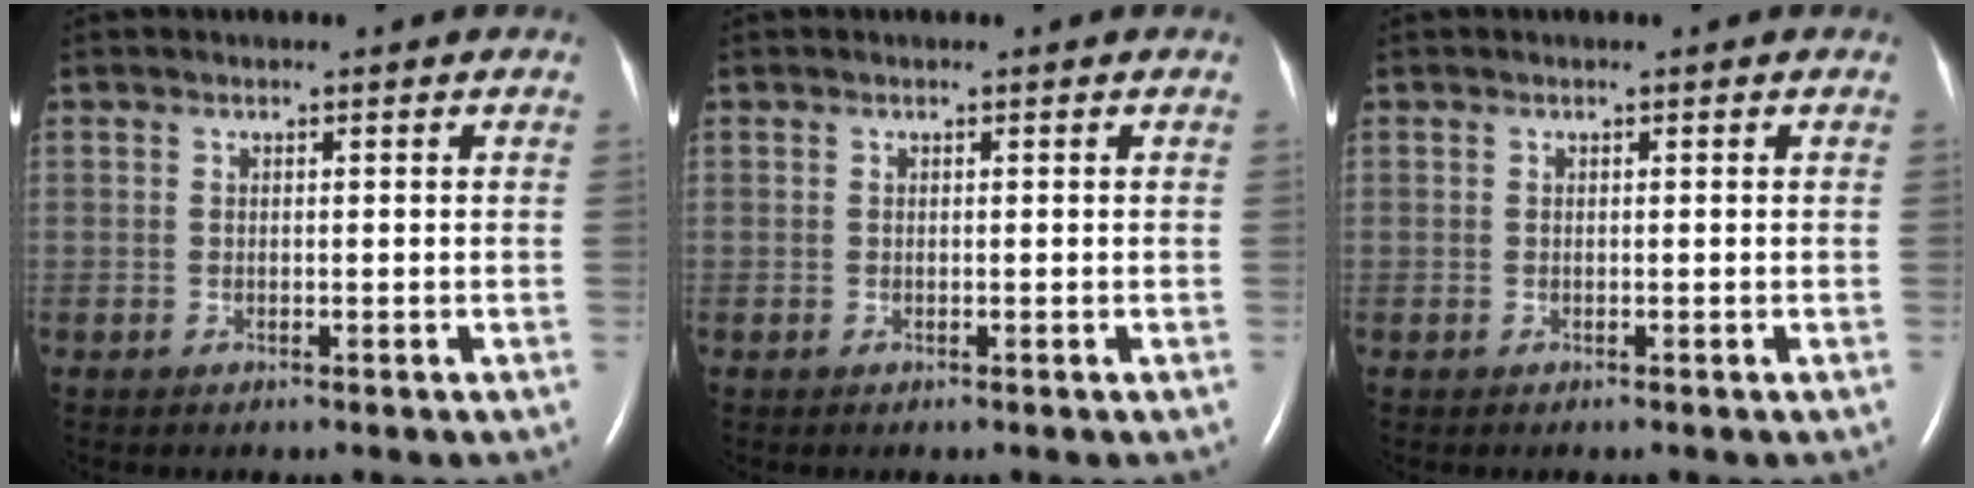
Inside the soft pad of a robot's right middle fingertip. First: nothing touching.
{"total": 0.0}
{"total": 0.0}